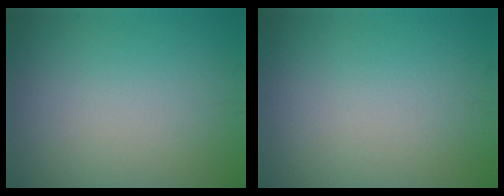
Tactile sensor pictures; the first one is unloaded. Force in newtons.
{"total": 0.0}